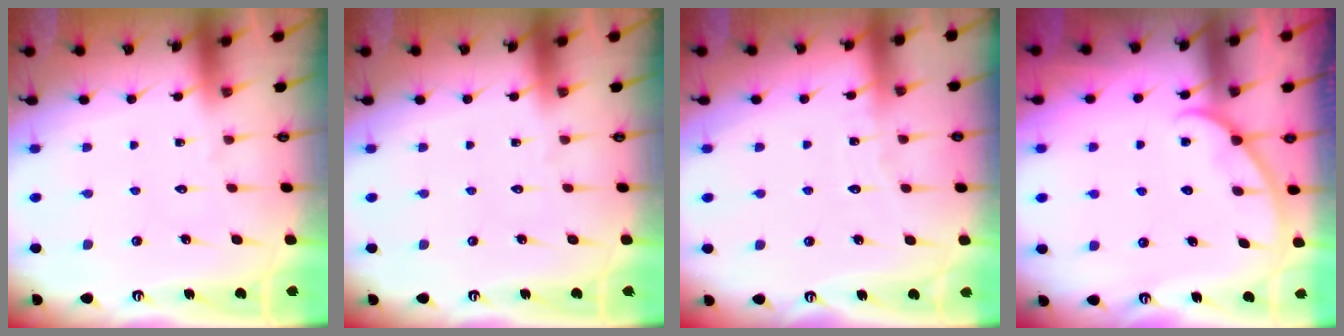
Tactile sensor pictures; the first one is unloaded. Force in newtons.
{"total": 0.0}
{"total": 2.6, "press": 2.6, "slide": 0.3}
{"total": 4.1, "press": 4.0, "slide": 0.2}